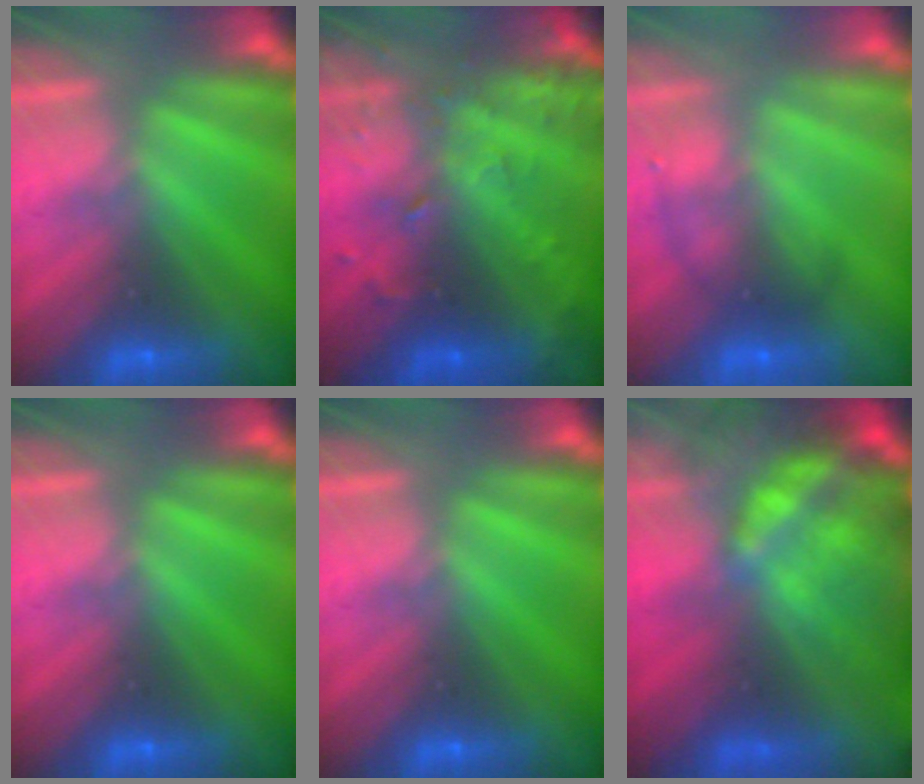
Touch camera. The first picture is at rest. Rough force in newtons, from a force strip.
{"total": 7.9}
{"total": 1.2}
{"total": 0.0}
{"total": 0.0}
{"total": 9.8}